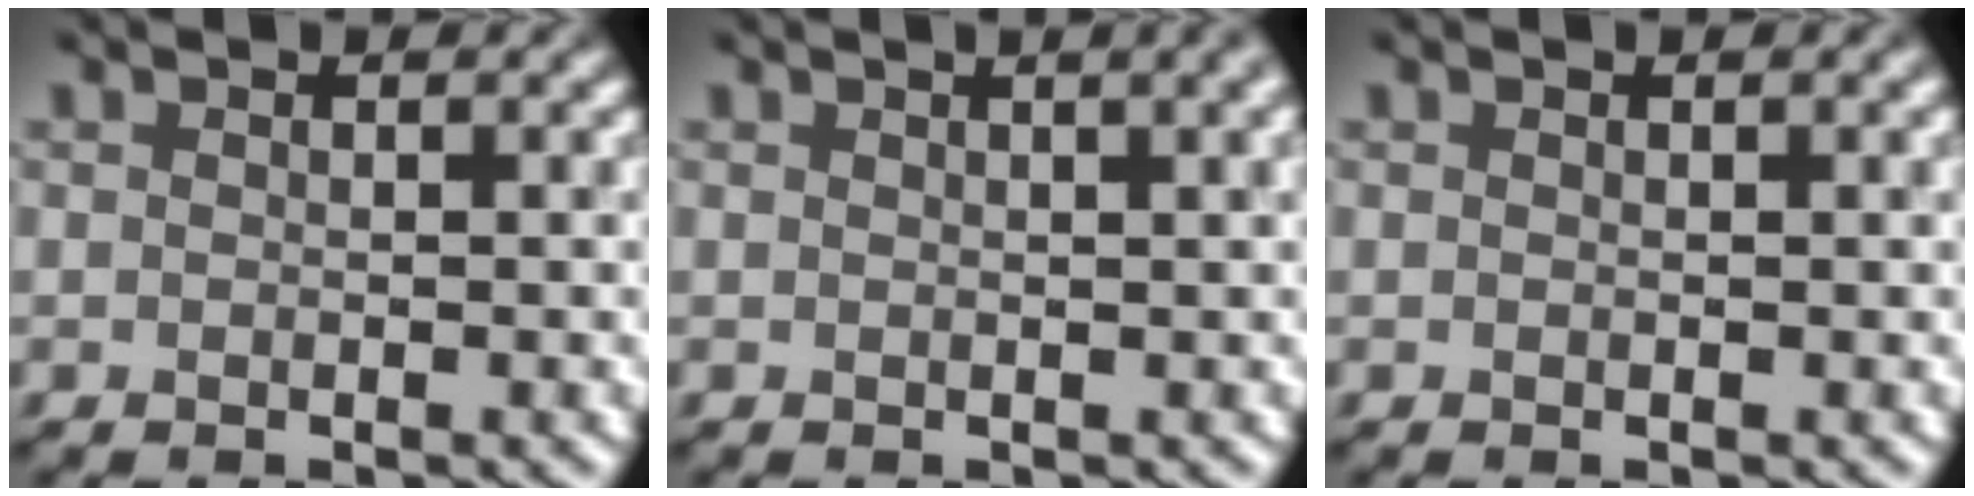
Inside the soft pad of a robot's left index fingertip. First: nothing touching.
{"total": 4.8, "force": [2.0, 2.1, 3.8], "torque": [-0.026, 0.028, -0.005]}
{"total": 1.2, "force": [0.5, 0.4, 1.0], "torque": [-0.016, 0.000, 0.006]}